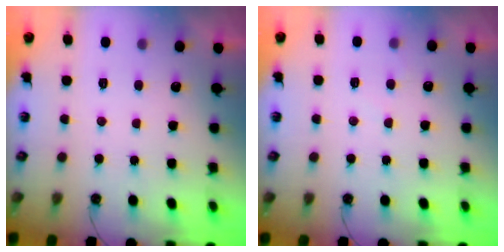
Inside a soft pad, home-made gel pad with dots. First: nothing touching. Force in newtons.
{"total": 2.9, "press": 2.9, "slide": 0.3}